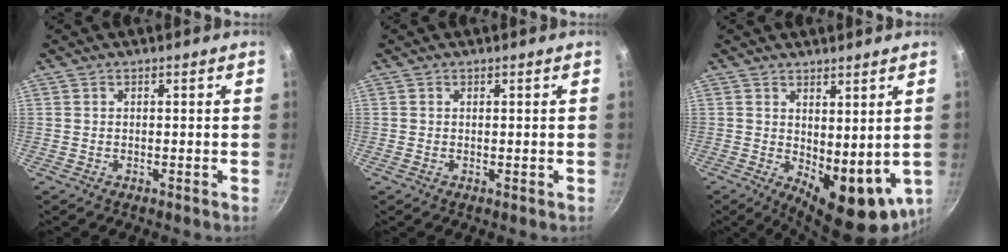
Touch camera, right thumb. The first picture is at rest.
{"total": 0.0}
{"total": 11.6, "force": [1.1, 5.5, 10.1], "torque": [-0.115, -0.030, 0.031]}